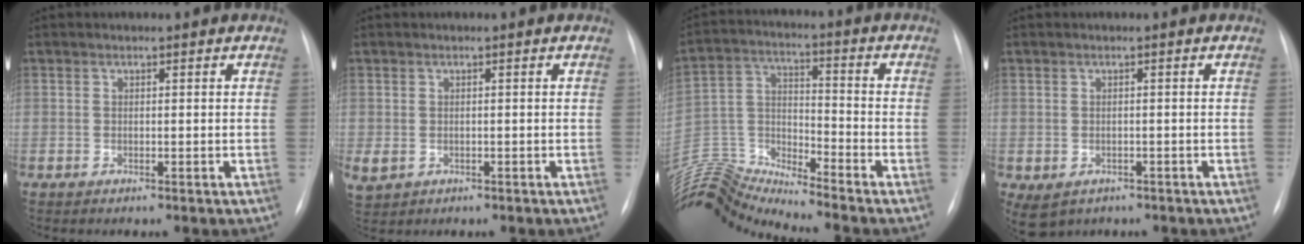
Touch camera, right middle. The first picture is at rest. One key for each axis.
{"total": 2.5, "fx": -0.4, "fy": 1.9, "fz": 1.5, "tx": -0.041, "ty": -0.002, "tz": 0.006}
{"total": 14.3, "fx": -14.0, "fy": -0.8, "fz": 2.6, "tx": -0.065, "ty": 0.040, "tz": -0.271}
{"total": 4.6, "fx": -2.5, "fy": 3.5, "fz": 1.6, "tx": -0.031, "ty": 0.002, "tz": -0.027}